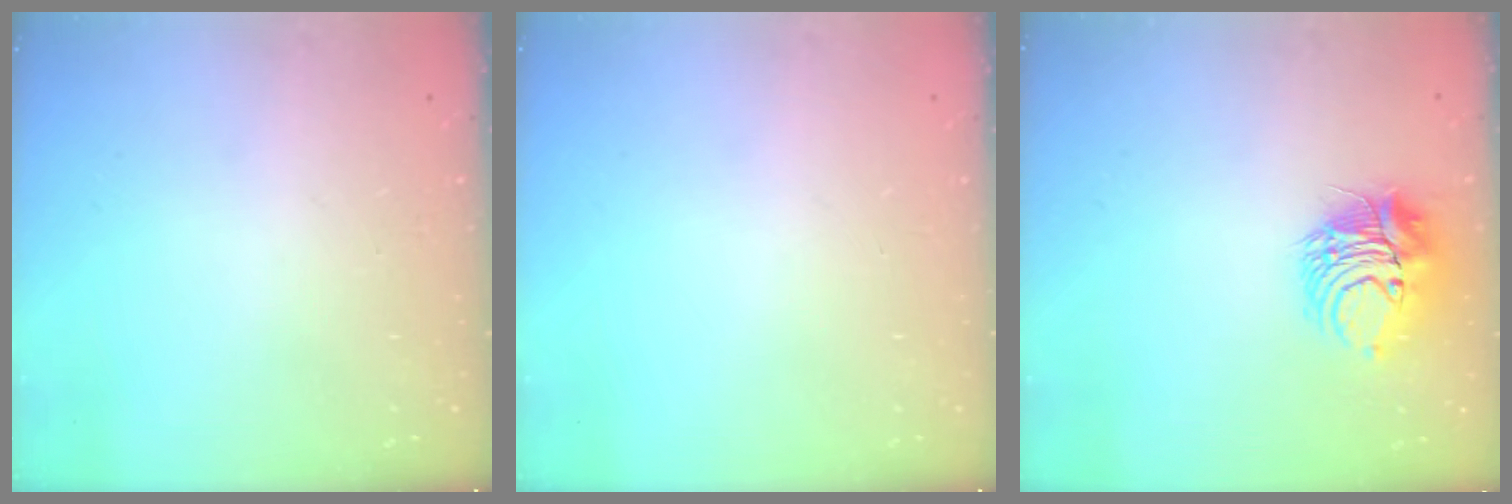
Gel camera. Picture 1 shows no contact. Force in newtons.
{"total": 0.0}
{"total": 9.4, "press": 9.4, "slide": 0.5}